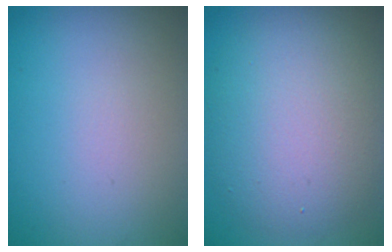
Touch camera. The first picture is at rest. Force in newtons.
{"total": 8.0, "press": 7.9, "slide": 0.7}